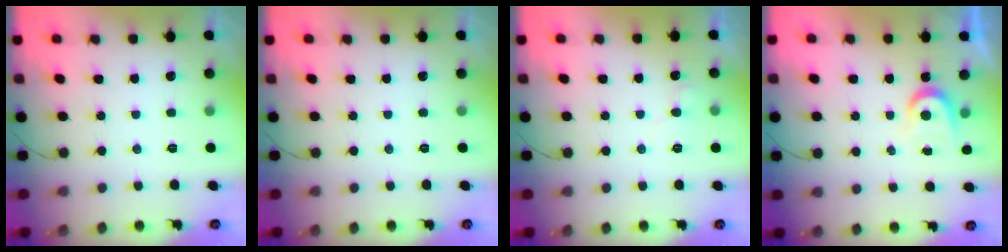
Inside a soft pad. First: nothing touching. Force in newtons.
{"total": 0.0}
{"total": 5.8, "press": 5.8, "slide": 0.4}
{"total": 4.1, "press": 4.1, "slide": 0.6}